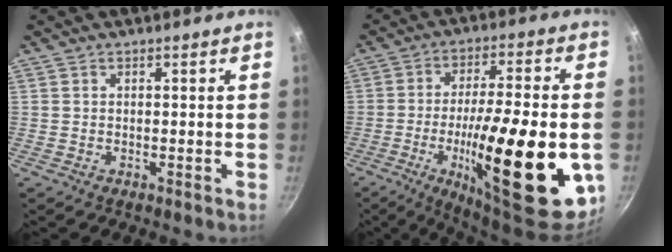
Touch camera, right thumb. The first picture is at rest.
{"total": 28.0, "force": [-6.9, 8.3, 25.9], "torque": [-0.367, 0.010, -0.100]}